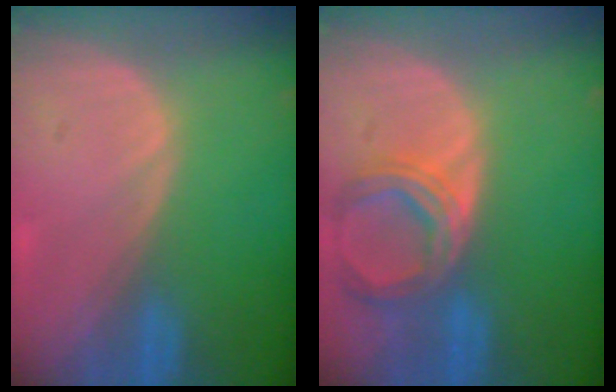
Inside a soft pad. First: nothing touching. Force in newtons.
{"total": 6.9, "press": 6.3, "slide": 2.8}